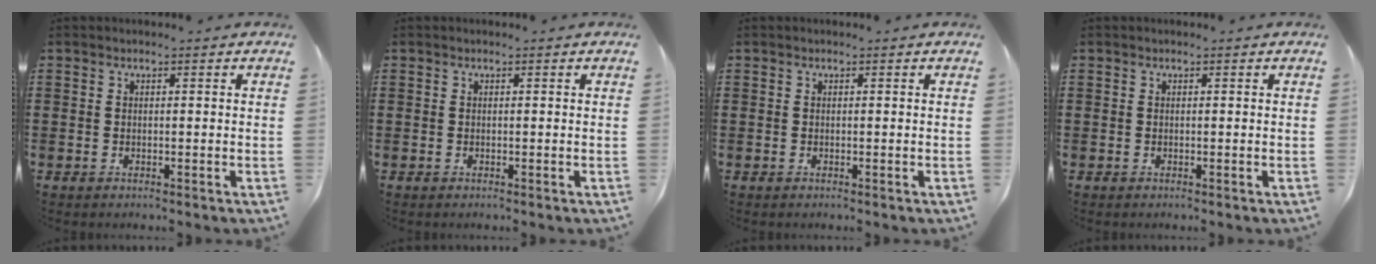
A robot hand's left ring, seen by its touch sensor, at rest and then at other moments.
{"total": 0.0}
{"total": 0.0}
{"total": 0.0}